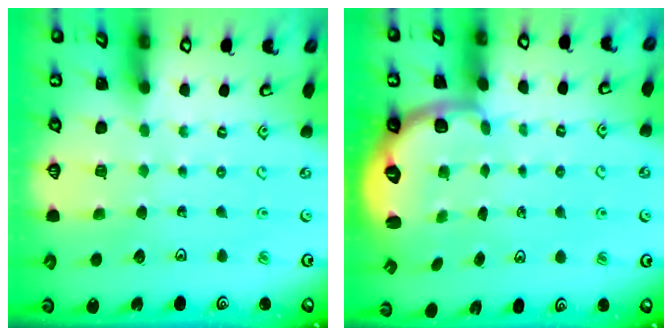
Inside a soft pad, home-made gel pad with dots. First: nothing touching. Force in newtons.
{"total": 2.7, "press": 1.7, "slide": 2.0}